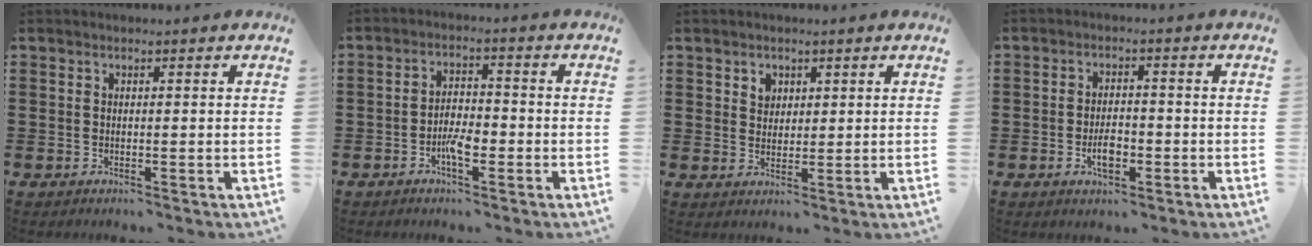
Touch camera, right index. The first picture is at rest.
{"total": 4.1, "force": [-1.9, 1.6, 3.3], "torque": [-0.062, 0.004, -0.035]}
{"total": 2.3, "force": [1.4, 1.8, 0.4], "torque": [-0.015, 0.008, 0.026]}
{"total": 3.7, "force": [-1.3, 1.6, 3.1], "torque": [-0.060, 0.003, -0.025]}